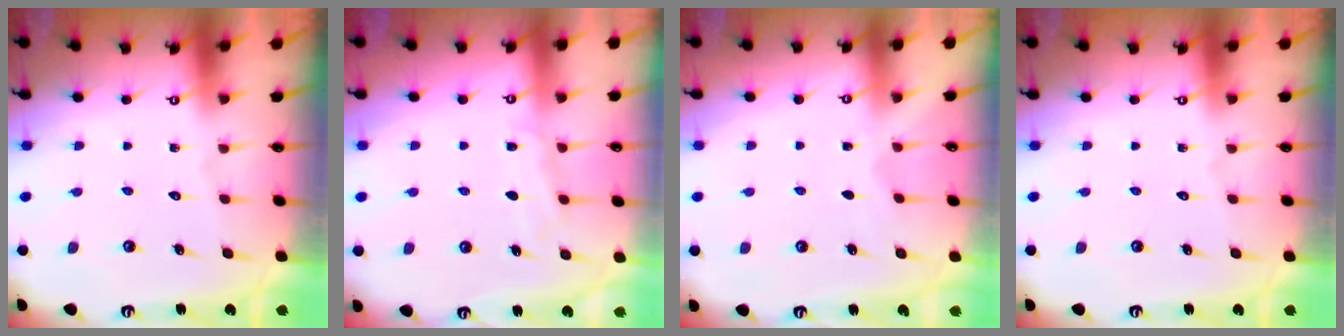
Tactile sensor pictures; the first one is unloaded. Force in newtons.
{"total": 5.2, "press": 5.1, "slide": 1.0}
{"total": 2.0, "press": 2.0, "slide": 0.3}
{"total": 0.0}